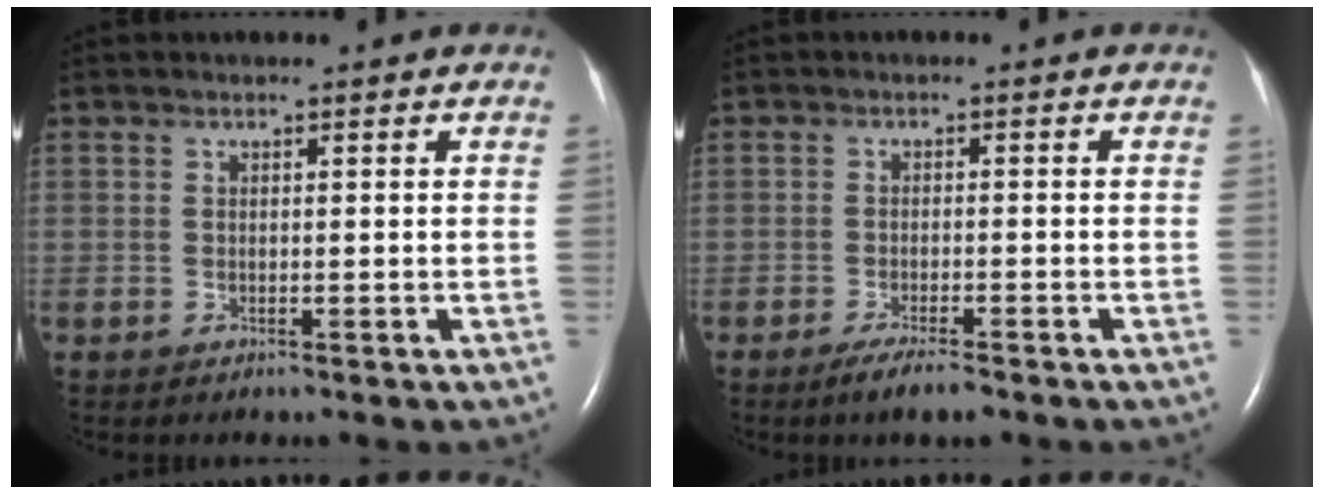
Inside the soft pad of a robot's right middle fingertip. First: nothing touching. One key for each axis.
{"total": 3.8, "fx": -2.8, "fy": 0.4, "fz": 2.5, "tx": -0.051, "ty": -0.008, "tz": -0.047}